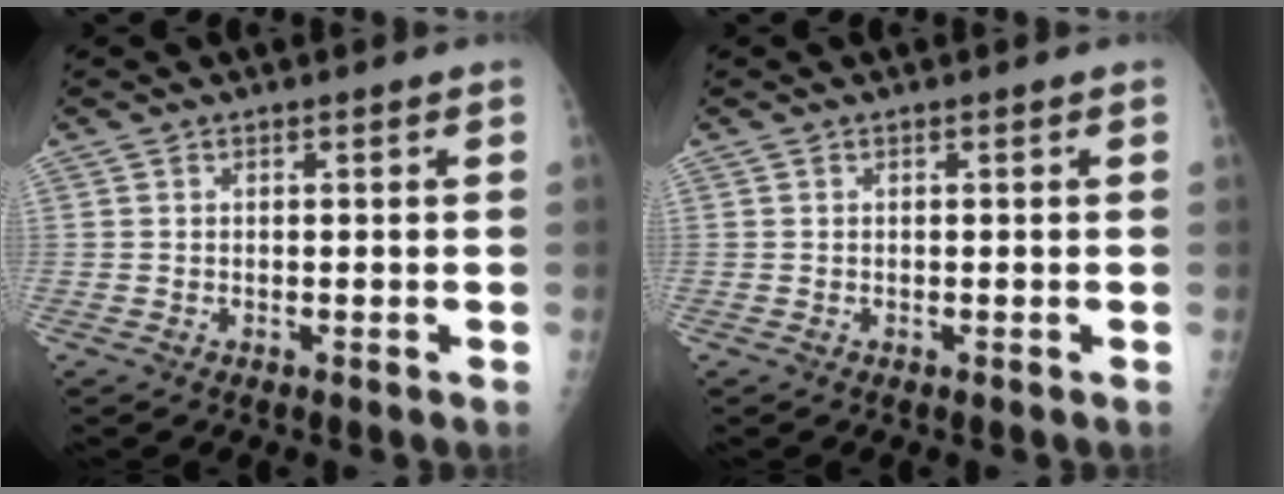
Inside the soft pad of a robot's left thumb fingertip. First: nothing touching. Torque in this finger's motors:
{"motor_torque": [0.24, 0.24, 0.13, -0.13, 0.00]}